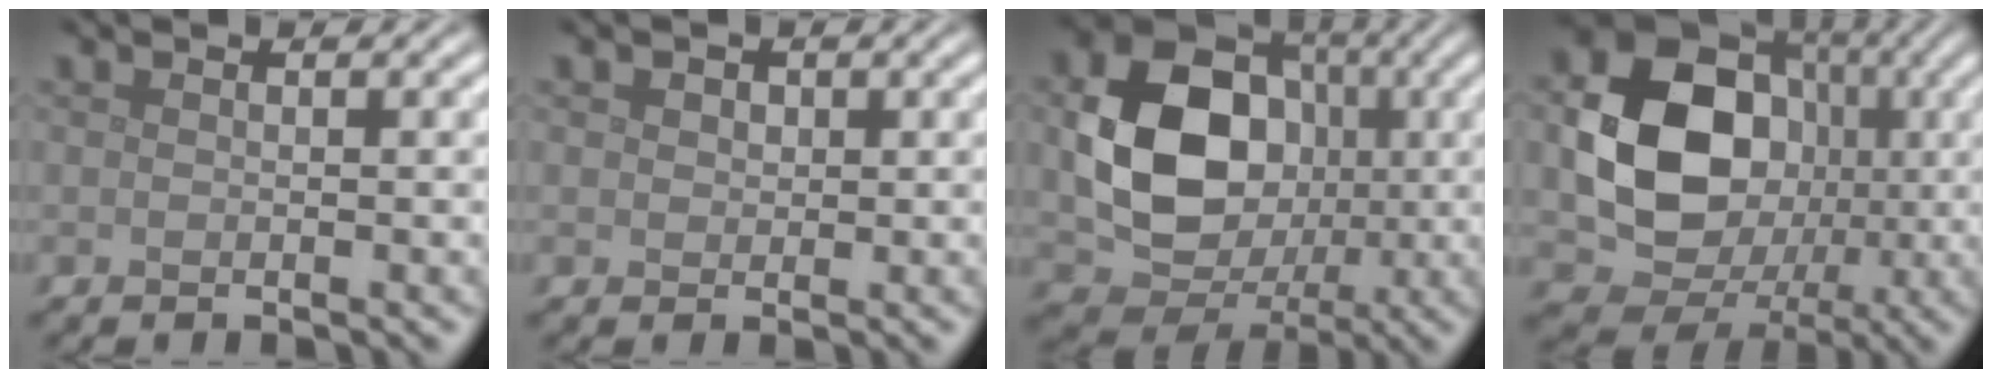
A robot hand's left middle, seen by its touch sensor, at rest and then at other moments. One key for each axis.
{"total": 1.7, "fx": 0.7, "fy": 1.3, "fz": 0.7, "tx": -0.007, "ty": 0.006, "tz": 0.003}
{"total": 10.7, "fx": 0.0, "fy": 8.3, "fz": 6.7, "tx": -0.131, "ty": -0.005, "tz": 0.004}
{"total": 11.7, "fx": -0.2, "fy": 9.4, "fz": 6.9, "tx": -0.124, "ty": -0.007, "tz": -0.005}